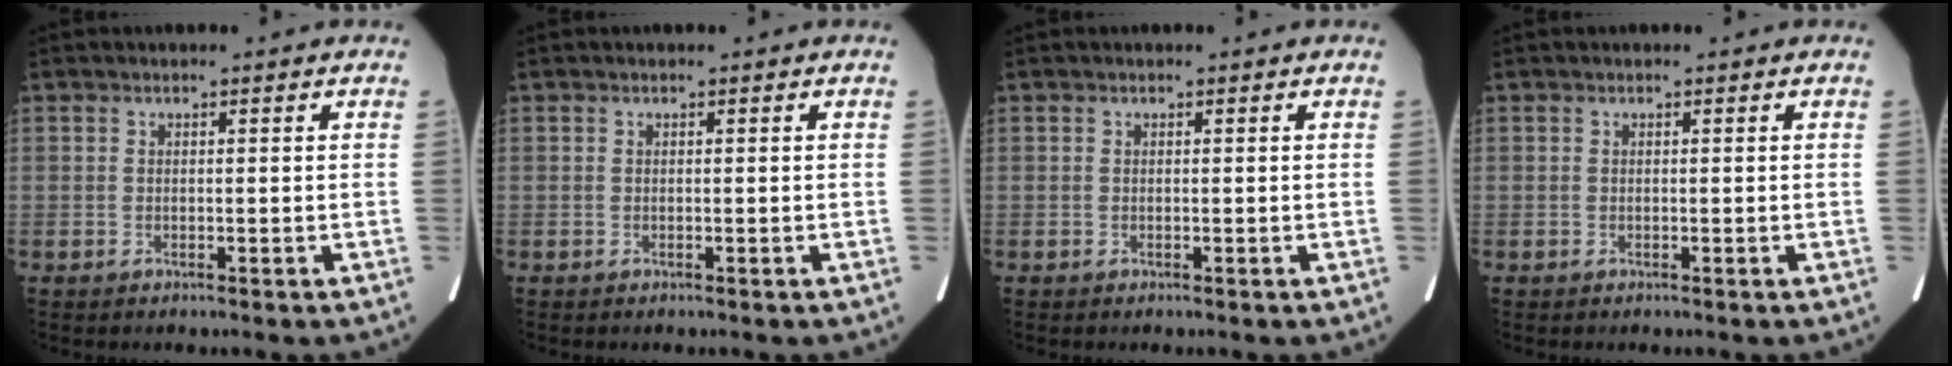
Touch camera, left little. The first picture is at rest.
{"total": 0.0}
{"total": 0.0}
{"total": 0.0}